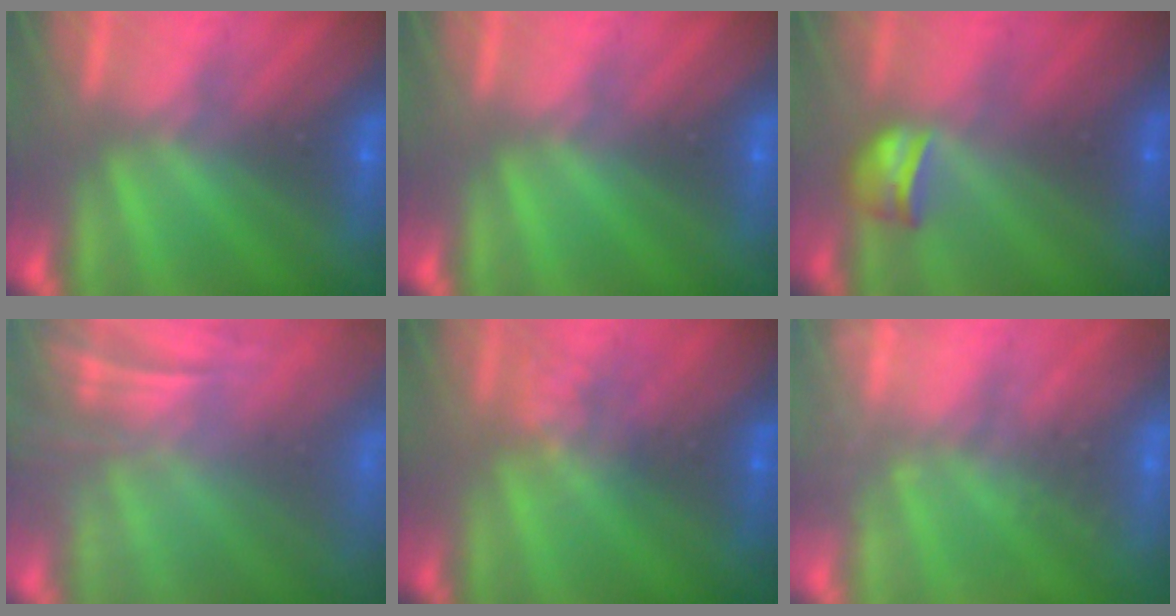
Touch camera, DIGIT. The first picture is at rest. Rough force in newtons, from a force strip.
{"total": 0.0}
{"total": 2.3}
{"total": 8.2}
{"total": 2.0}
{"total": 1.9}